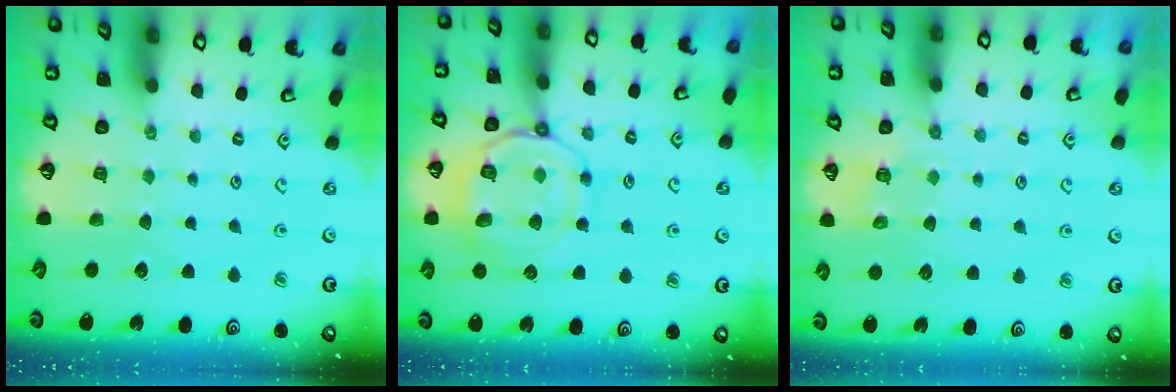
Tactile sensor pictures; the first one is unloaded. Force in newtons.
{"total": 12.3, "press": 12.3, "slide": 1.4}
{"total": 4.8, "press": 4.6, "slide": 1.3}